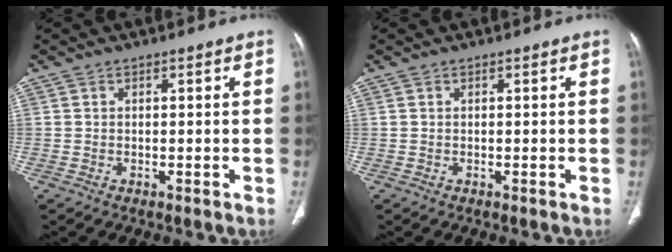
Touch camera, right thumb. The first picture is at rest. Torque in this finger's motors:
{"motor_torque": [0.42, 0.40, 0.01, 0.00, 0.00]}